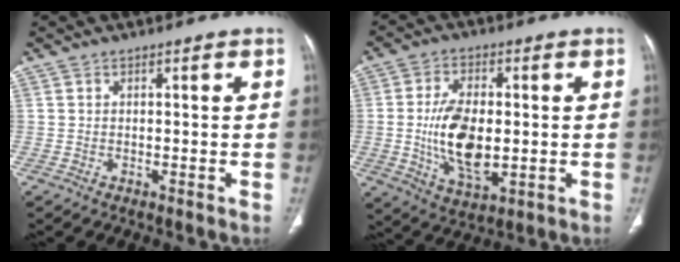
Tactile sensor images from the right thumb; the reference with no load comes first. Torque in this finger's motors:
{"motor_torque": [2.04, 1.99, 1.21, -0.90, 0.14]}